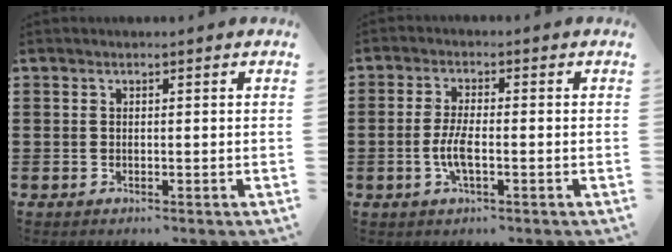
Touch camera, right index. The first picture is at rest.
{"total": 4.2, "force": [-1.0, 1.2, 3.9], "torque": [-0.088, -0.003, -0.025]}